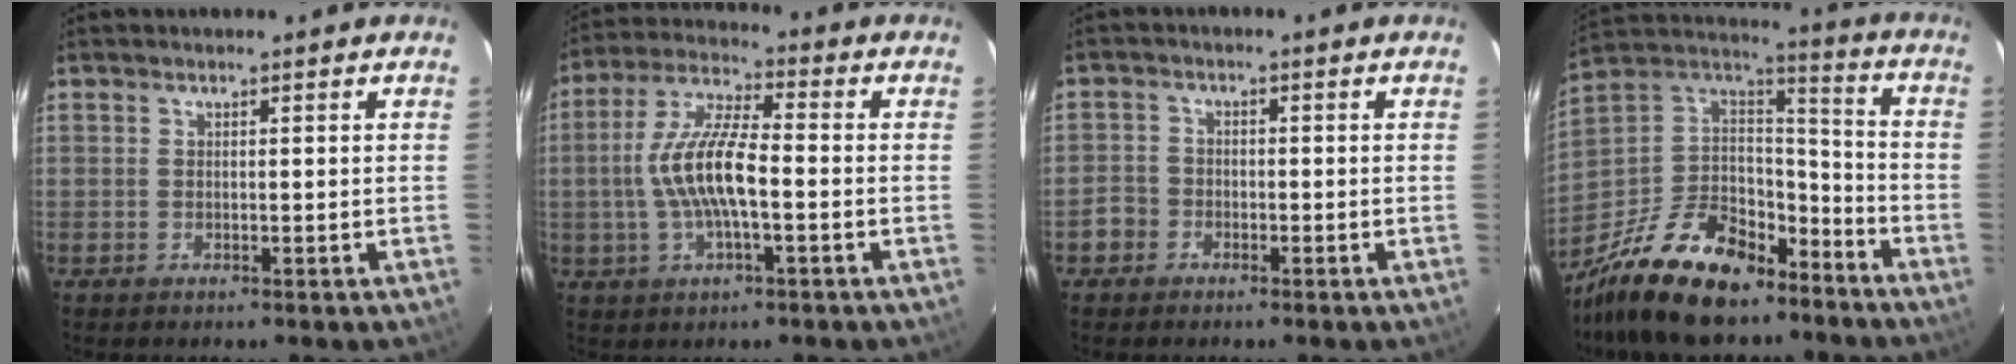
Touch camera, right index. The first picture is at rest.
{"total": 11.8, "force": [-1.7, 3.2, 11.2], "torque": [-0.230, 0.009, -0.034]}
{"total": 3.4, "force": [-1.9, 2.8, 0.4], "torque": [-0.009, 0.013, -0.037]}
{"total": 23.8, "force": [-16.5, 12.0, 12.3], "torque": [-0.267, 0.020, -0.260]}